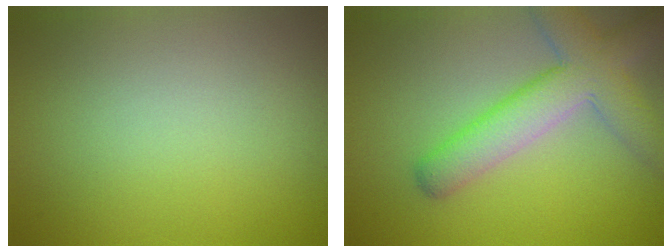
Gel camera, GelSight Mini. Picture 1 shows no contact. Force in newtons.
{"total": 6.3, "press": 6.3, "slide": 0.4}